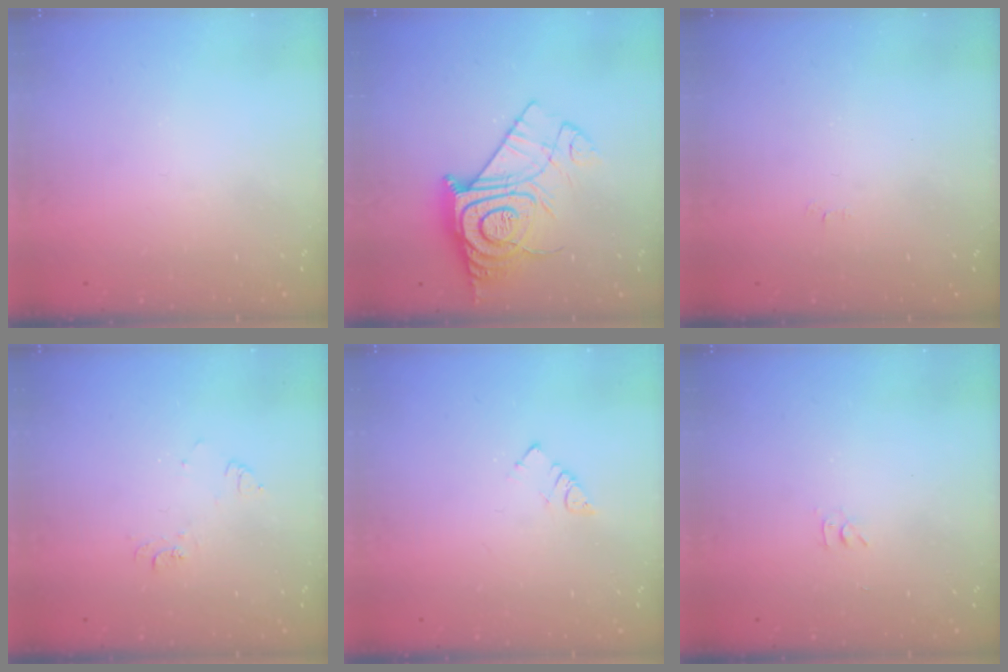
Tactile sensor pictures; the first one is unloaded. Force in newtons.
{"total": 16.1, "press": 16.1, "slide": 1.1}
{"total": 2.5, "press": 2.5, "slide": 0.3}
{"total": 6.2, "press": 6.2, "slide": 0.5}
{"total": 2.5, "press": 2.5, "slide": 0.1}
{"total": 2.8, "press": 2.8, "slide": 0.4}